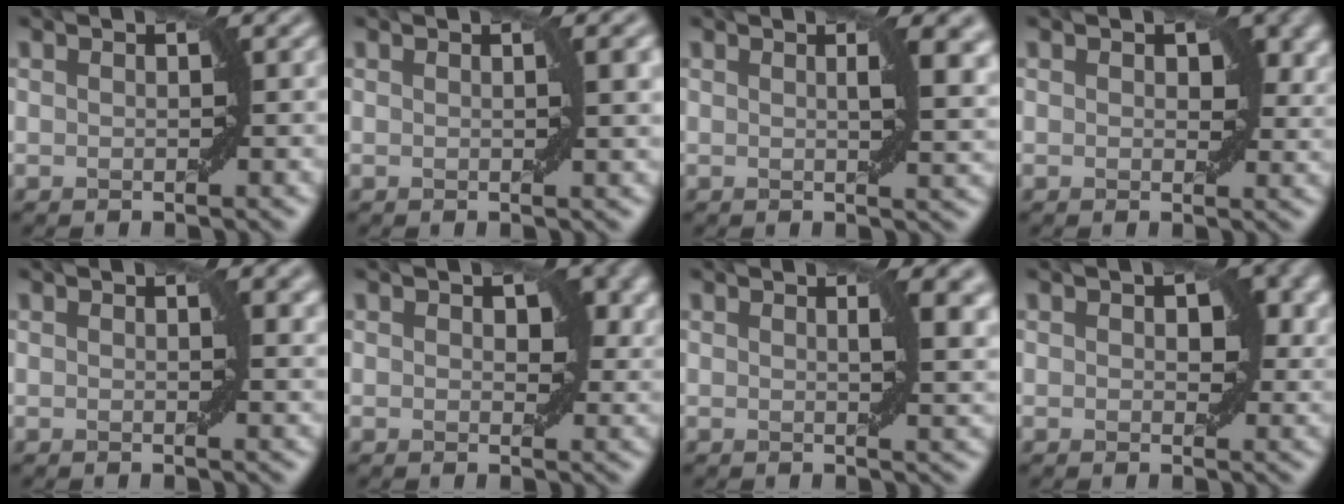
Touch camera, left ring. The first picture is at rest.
{"total": 2.1, "force": [0.6, 0.3, 2.0], "torque": [-0.020, 0.004, 0.010]}
{"total": 4.2, "force": [1.2, 1.2, 3.9], "torque": [-0.042, 0.006, 0.018]}
{"total": 3.4, "force": [1.1, 2.1, 2.5], "torque": [-0.032, -0.003, 0.015]}
{"total": 1.8, "force": [0.8, 0.5, 1.6], "torque": [-0.013, -0.002, 0.014]}
{"total": 3.9, "force": [1.2, 2.3, 2.9], "torque": [-0.036, -0.004, 0.016]}
{"total": 4.0, "force": [1.4, 1.2, 3.5], "torque": [-0.036, 0.004, 0.021]}
{"total": 3.9, "force": [0.9, 2.2, 3.0], "torque": [-0.038, -0.001, 0.016]}